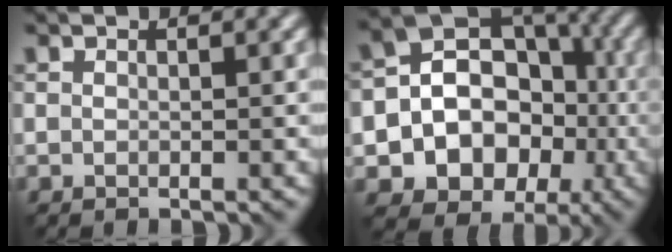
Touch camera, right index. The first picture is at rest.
{"total": 12.6, "force": [-2.2, 11.0, 5.8], "torque": [-0.091, 0.016, -0.052]}